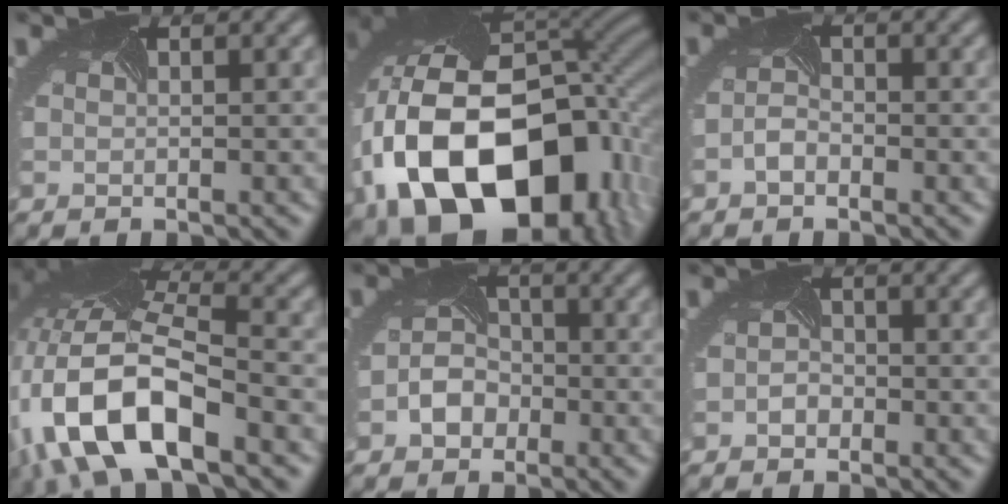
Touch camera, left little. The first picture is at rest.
{"total": 19.6, "force": [-5.1, 13.7, 13.1], "torque": [-0.277, -0.046, -0.050]}
{"total": 1.3, "force": [-1.2, 0.1, 0.2], "torque": [-0.019, -0.003, -0.020]}
{"total": 13.7, "force": [-5.6, 6.1, 10.9], "torque": [-0.243, -0.013, -0.102]}
{"total": 2.5, "force": [-1.6, 1.8, 0.8], "torque": [-0.025, -0.005, -0.024]}
{"total": 0.9, "force": [-0.9, 0.3, -0.1], "torque": [-0.013, -0.006, -0.011]}